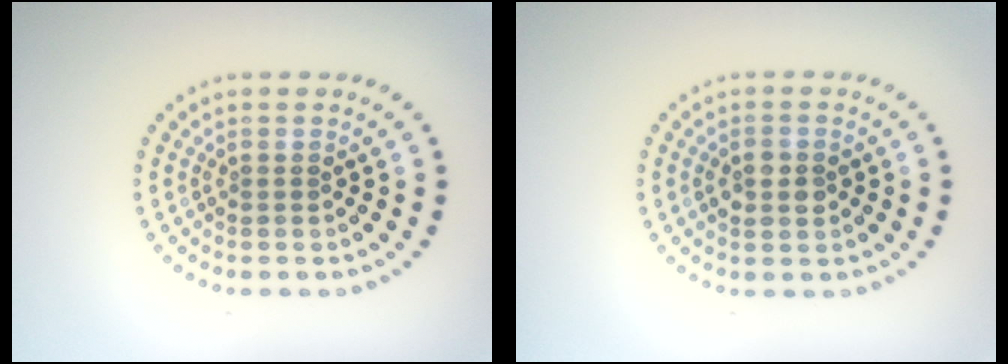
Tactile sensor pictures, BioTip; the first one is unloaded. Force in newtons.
{"total": 2.7, "press": 2.7, "slide": 0.1}